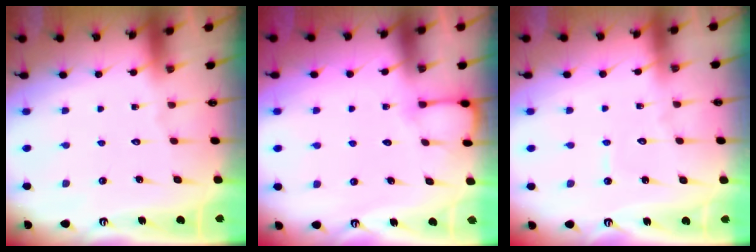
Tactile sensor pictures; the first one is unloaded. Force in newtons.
{"total": 4.5, "press": 4.5, "slide": 0.4}
{"total": 2.8, "press": 2.8, "slide": 0.3}